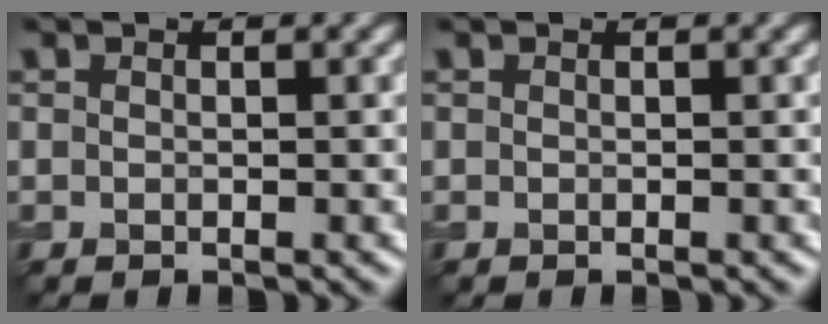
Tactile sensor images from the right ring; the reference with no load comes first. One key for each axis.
{"total": 0.0}